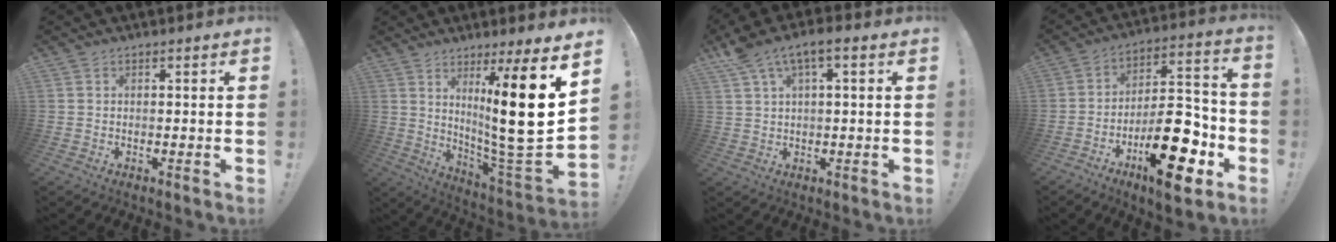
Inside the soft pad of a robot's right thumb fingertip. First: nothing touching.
{"total": 19.5, "force": [5.0, 1.7, 18.8], "torque": [-0.298, -0.049, 0.067]}
{"total": 6.9, "force": [3.4, 2.5, 5.5], "torque": [-0.100, -0.005, 0.062]}
{"total": 19.7, "force": [-8.8, 9.4, 14.9], "torque": [-0.200, 0.062, -0.128]}